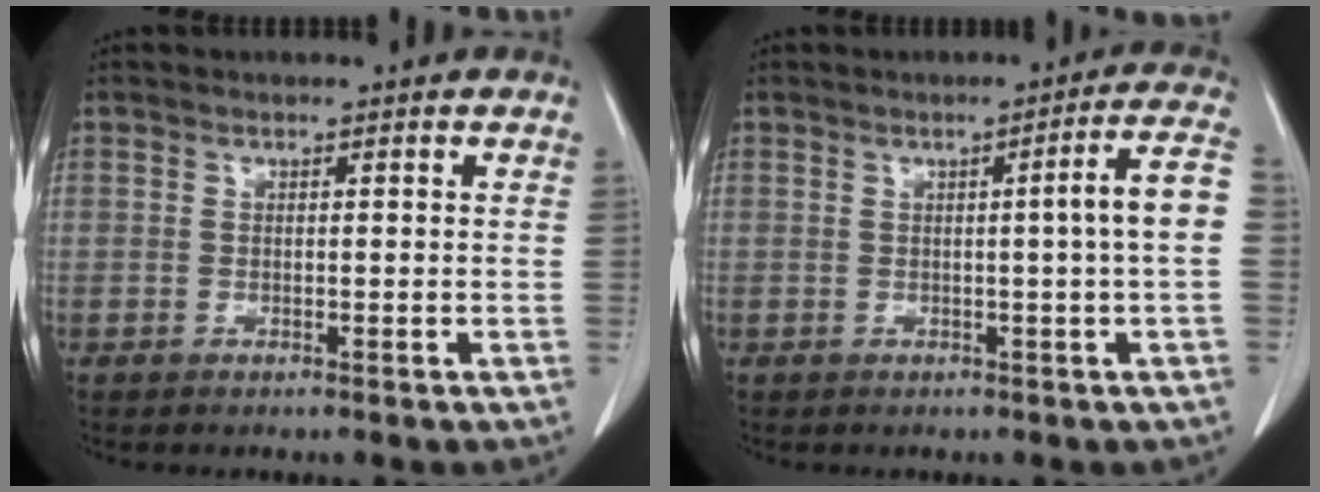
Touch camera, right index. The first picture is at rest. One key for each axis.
{"total": 6.0, "fx": -0.1, "fy": -1.1, "fz": 5.9, "tx": -0.075, "ty": 0.006, "tz": -0.002}